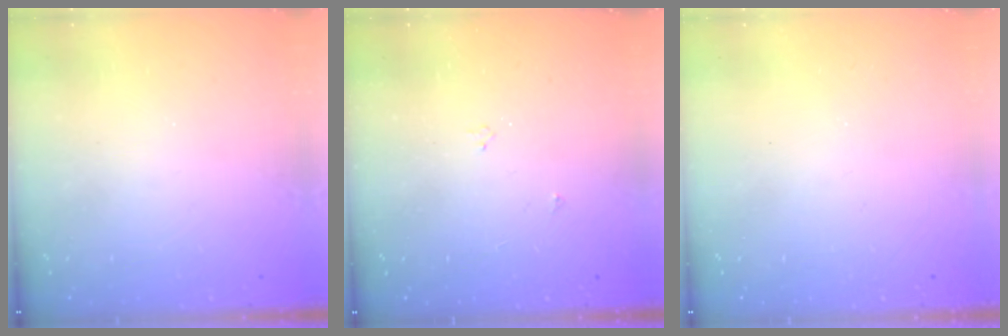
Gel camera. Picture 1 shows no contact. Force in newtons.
{"total": 3.0, "press": 3.0, "slide": 0.5}
{"total": 0.0}